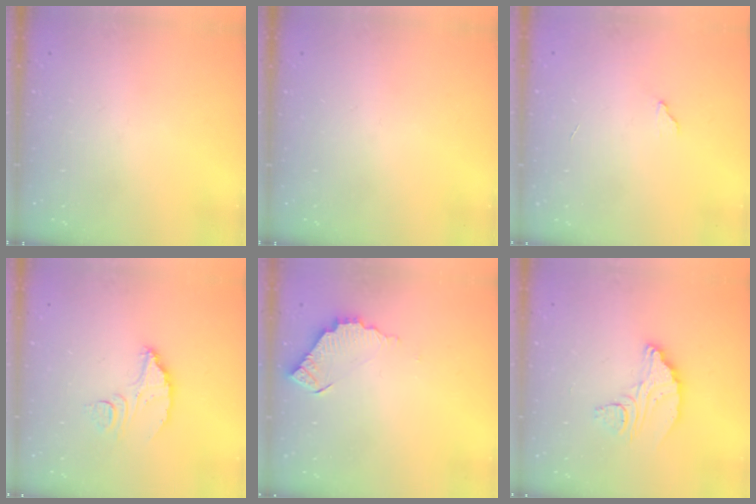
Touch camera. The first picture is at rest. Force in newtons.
{"total": 0.0}
{"total": 4.3, "press": 4.3, "slide": 0.3}
{"total": 7.6, "press": 7.6, "slide": 0.5}
{"total": 5.8, "press": 5.8, "slide": 0.3}
{"total": 11.5, "press": 11.4, "slide": 0.9}